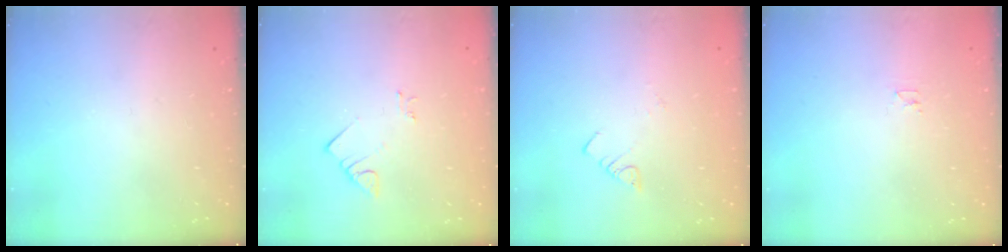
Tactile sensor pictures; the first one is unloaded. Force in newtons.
{"total": 2.7, "press": 2.7, "slide": 0.2}
{"total": 1.8, "press": 1.8, "slide": 0.2}
{"total": 2.4, "press": 2.4, "slide": 0.3}